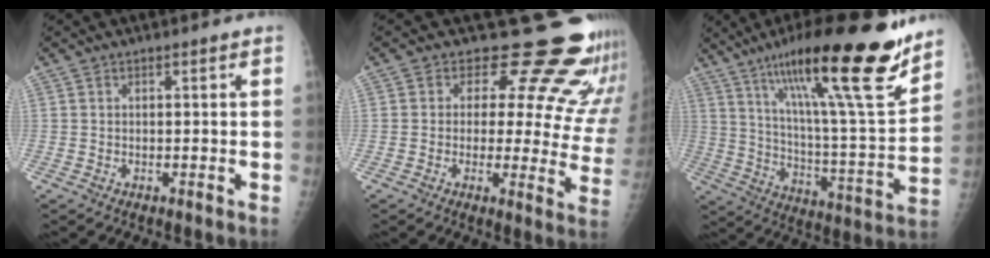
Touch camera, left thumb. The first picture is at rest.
{"total": 18.1, "force": [15.4, 6.3, 7.0], "torque": [-0.028, -0.119, 0.154]}
{"total": 26.5, "force": [17.2, 4.2, 19.8], "torque": [-0.297, -0.066, 0.281]}